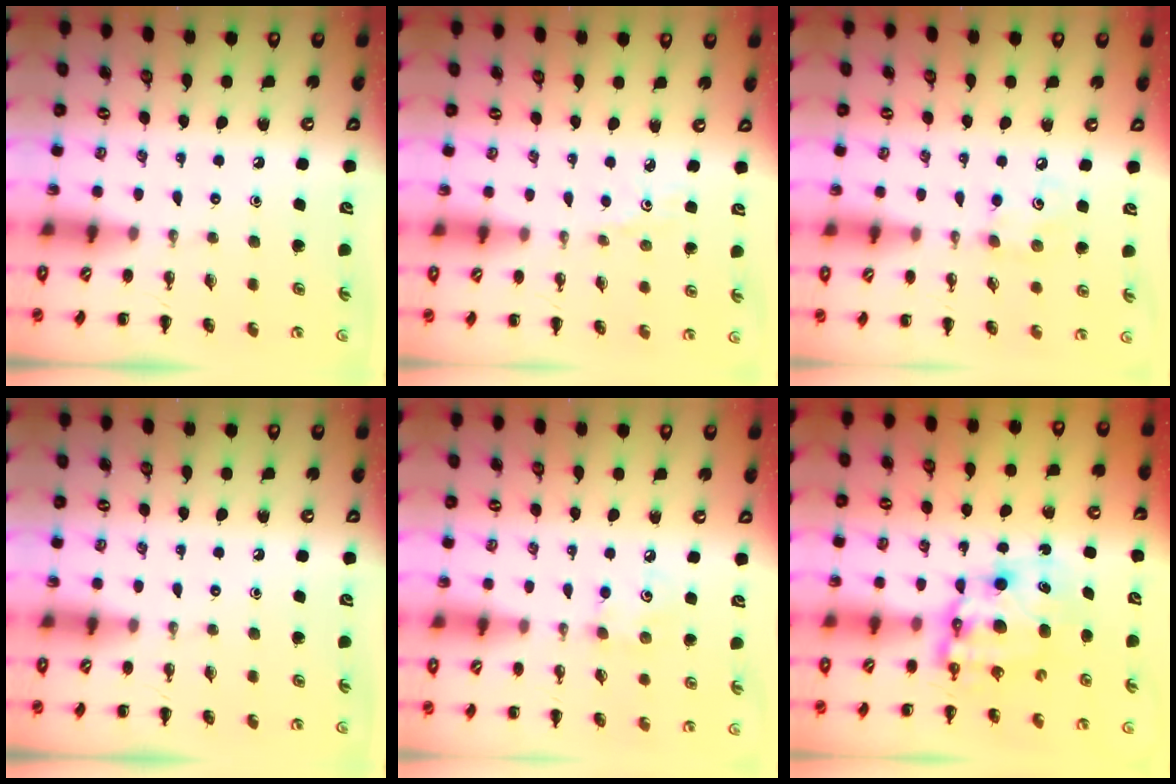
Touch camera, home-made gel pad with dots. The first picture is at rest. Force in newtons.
{"total": 1.7, "press": 1.6, "slide": 0.6}
{"total": 4.5, "press": 4.5, "slide": 0.7}
{"total": 0.0}
{"total": 5.1, "press": 5.0, "slide": 1.1}
{"total": 8.9, "press": 8.6, "slide": 2.3}